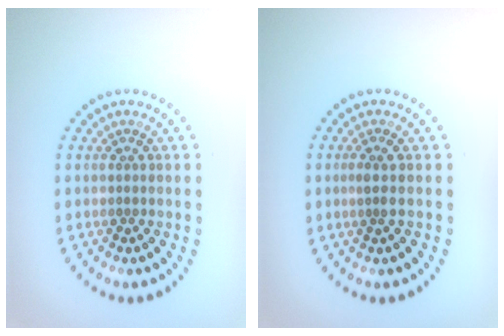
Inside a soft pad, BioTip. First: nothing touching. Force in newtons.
{"total": 1.0, "press": 0.7, "slide": 0.7}